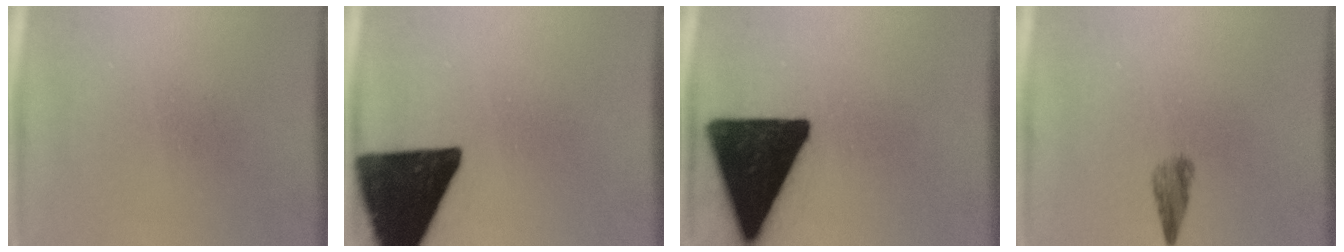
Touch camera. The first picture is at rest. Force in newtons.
{"total": 17.6}
{"total": 19.7}
{"total": 2.2}